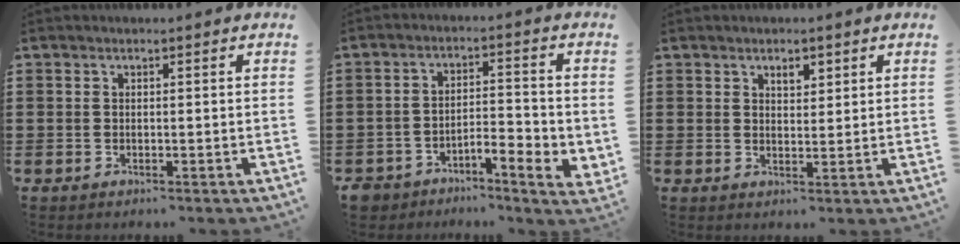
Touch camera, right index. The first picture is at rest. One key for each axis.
{"total": 4.7, "fx": -3.7, "fy": 1.3, "fz": 2.6, "tx": -0.051, "ty": 0.000, "tz": -0.073}
{"total": 2.2, "fx": 1.6, "fy": 1.1, "fz": 1.1, "tx": -0.018, "ty": 0.001, "tz": 0.027}